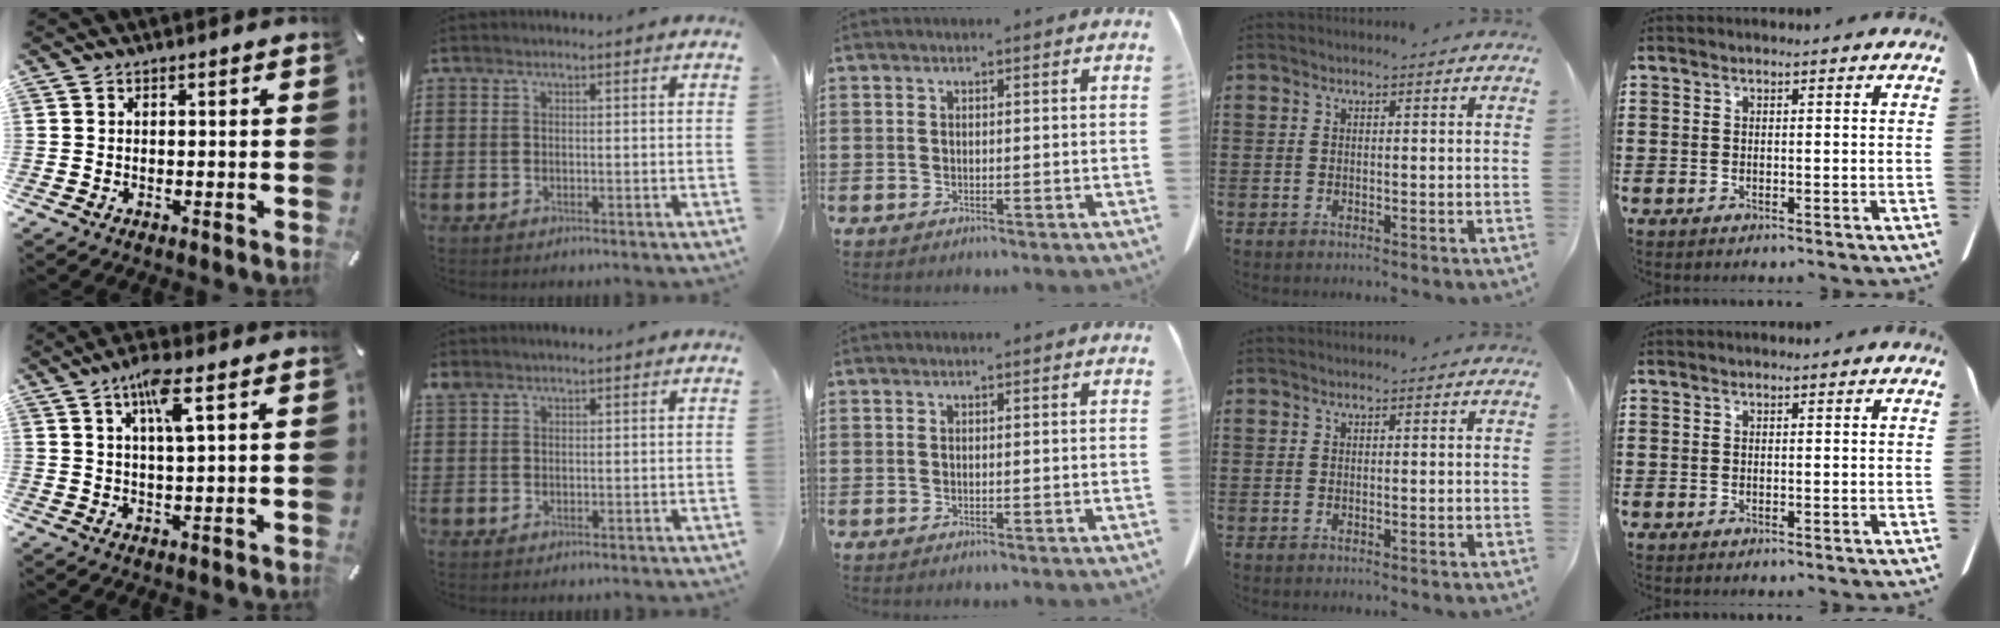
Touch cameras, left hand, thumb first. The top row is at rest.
{"thumb": {"total": 6.7, "force": [2.9, 1.0, 5.9], "torque": [-0.116, 0.001, 0.046]}, "index": {"total": 1.3, "force": [1.1, 0.6, 0.4], "torque": [-0.011, 0.001, 0.022]}}